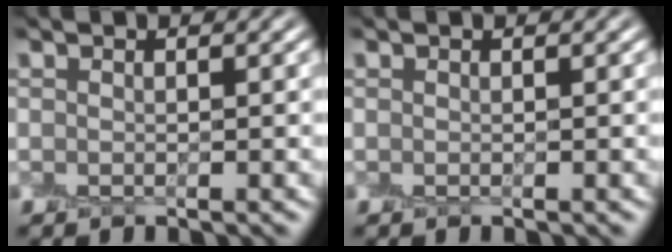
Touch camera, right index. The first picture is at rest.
{"total": 0.0}